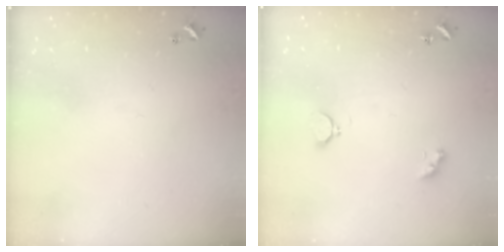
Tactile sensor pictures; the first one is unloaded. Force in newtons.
{"total": 2.8, "press": 2.8, "slide": 0.6}